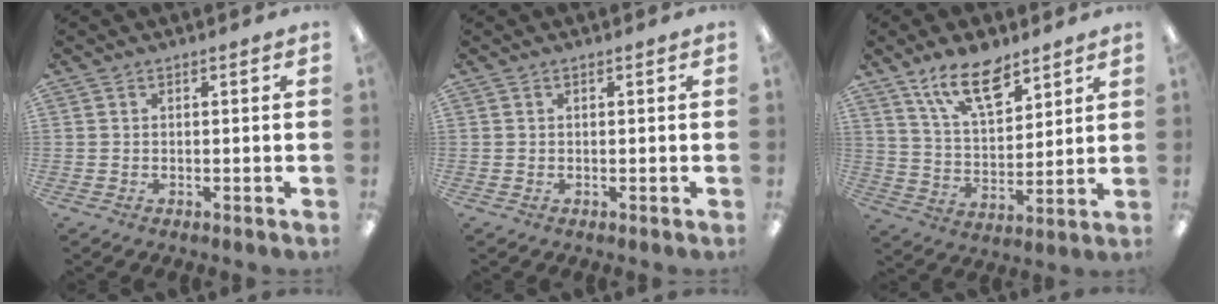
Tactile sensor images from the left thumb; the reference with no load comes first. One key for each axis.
{"total": 0.0}
{"total": 14.0, "fx": 9.6, "fy": 6.2, "fz": 8.2, "tx": -0.139, "ty": -0.041, "tz": 0.171}